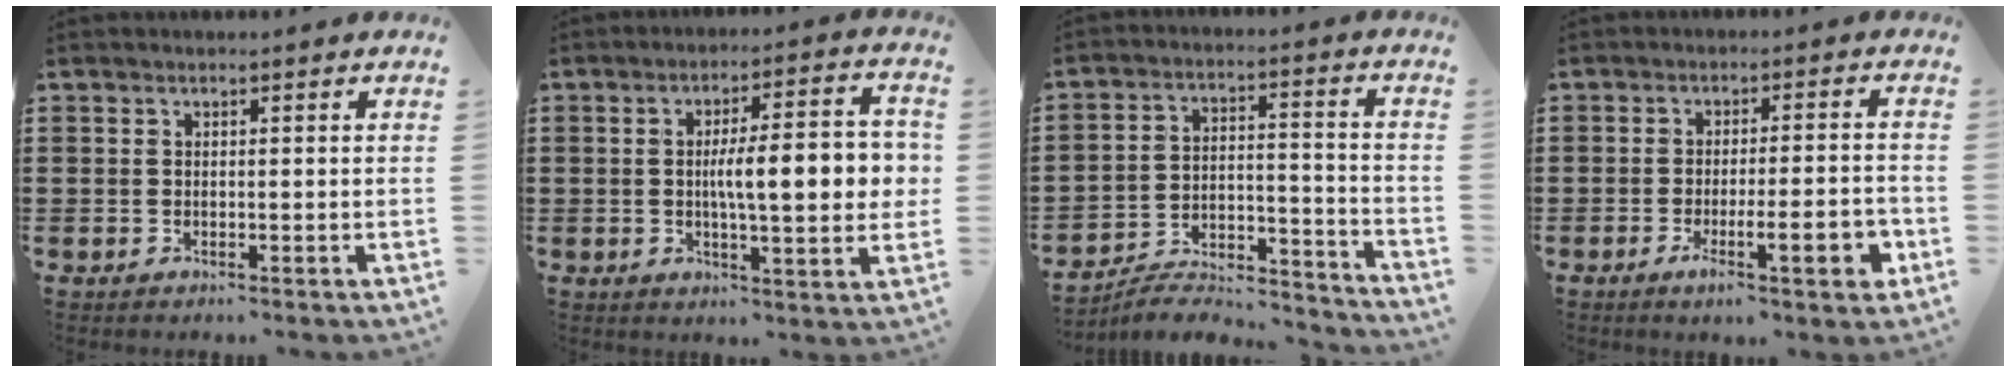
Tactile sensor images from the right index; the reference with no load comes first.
{"total": 10.4, "force": [0.1, 2.3, 10.1], "torque": [-0.163, 0.001, -0.003]}
{"total": 5.2, "force": [-5.0, 0.8, 1.5], "torque": [-0.023, 0.000, -0.099]}
{"total": 7.7, "force": [-2.7, 1.3, 7.1], "torque": [-0.103, -0.007, -0.043]}